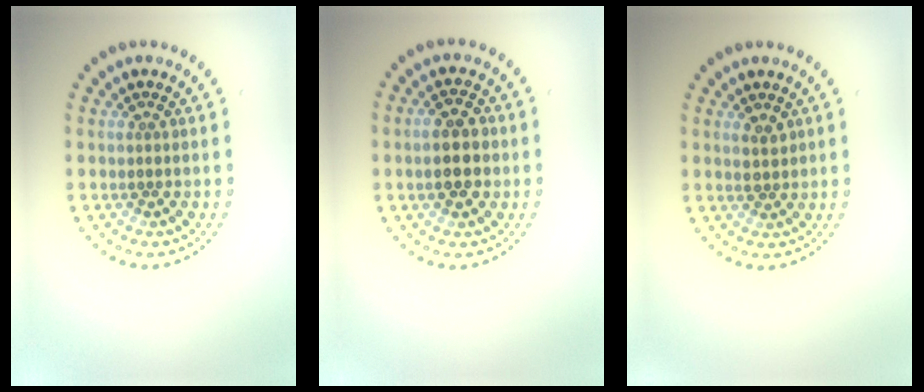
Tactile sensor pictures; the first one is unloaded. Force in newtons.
{"total": 3.3, "press": 3.3, "slide": 0.4}
{"total": 1.4, "press": 1.3, "slide": 0.4}